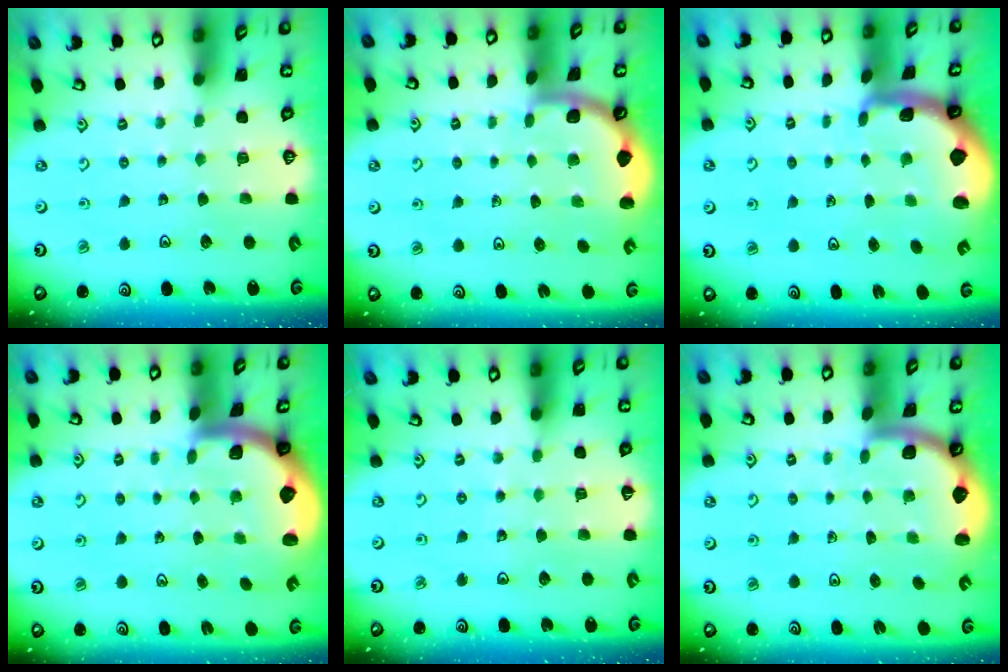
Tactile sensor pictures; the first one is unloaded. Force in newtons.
{"total": 1.7, "press": 1.7, "slide": 0.1}
{"total": 1.9, "press": 1.9, "slide": 0.4}
{"total": 1.9, "press": 1.8, "slide": 0.5}
{"total": 4.4, "press": 3.8, "slide": 2.2}
{"total": 1.6, "press": 1.6, "slide": 0.1}